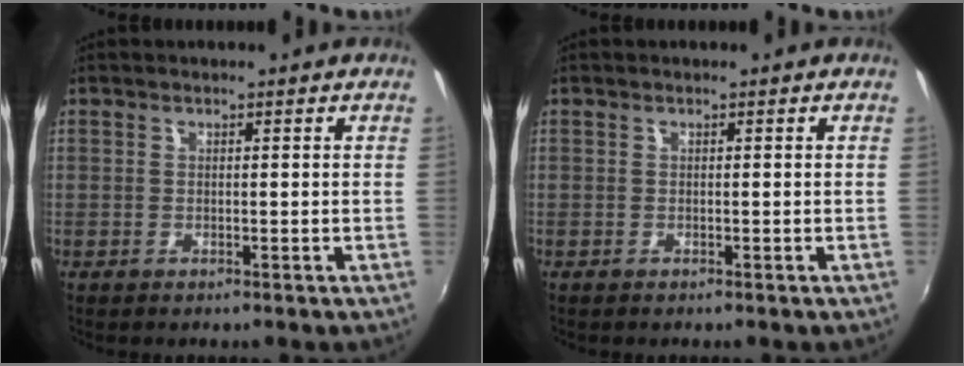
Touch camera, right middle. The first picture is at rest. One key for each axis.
{"total": 0.0}